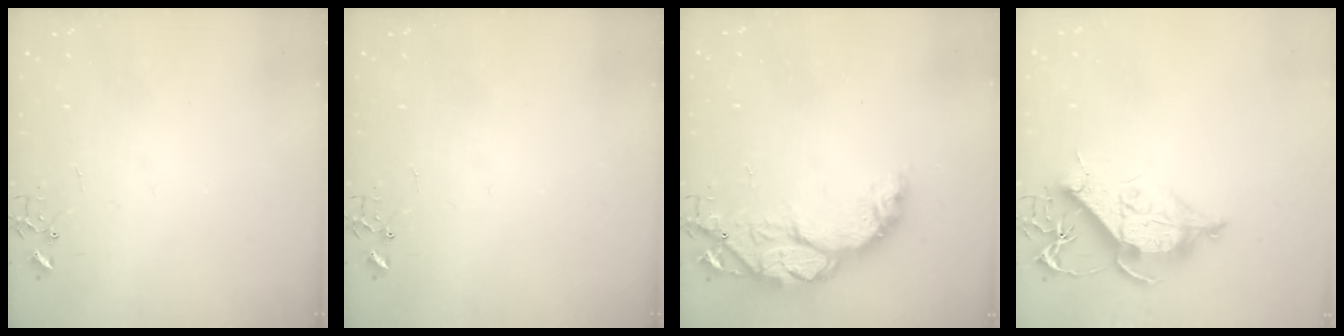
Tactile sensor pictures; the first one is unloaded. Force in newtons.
{"total": 0.0}
{"total": 15.3, "press": 15.3, "slide": 1.1}
{"total": 11.6, "press": 11.5, "slide": 1.4}